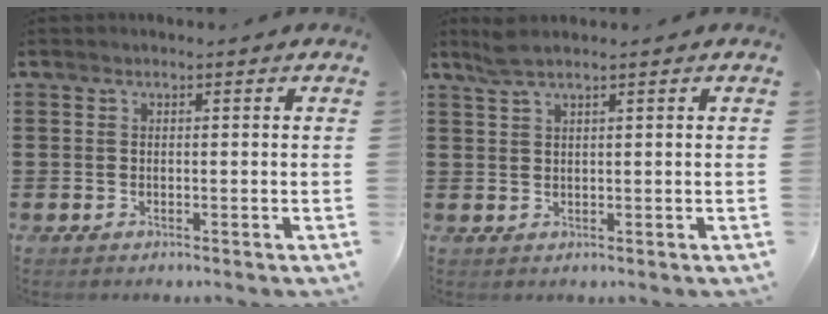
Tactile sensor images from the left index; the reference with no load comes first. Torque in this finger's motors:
{"motor_torque": [1.53, 0.61, 0.25, 0.06]}